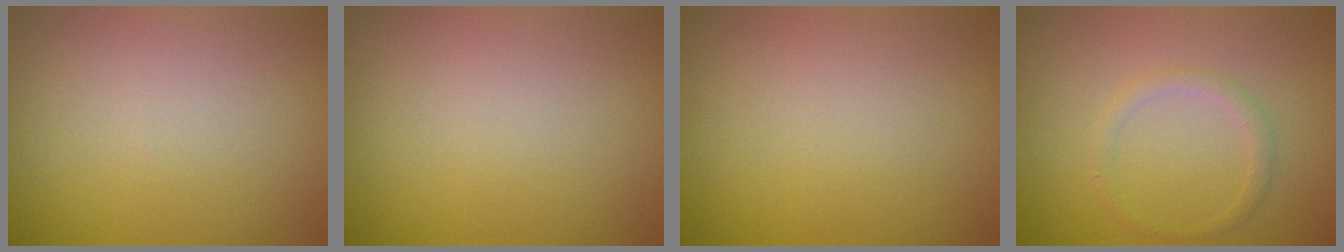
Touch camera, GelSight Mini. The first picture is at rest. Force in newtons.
{"total": 0.0}
{"total": 0.0}
{"total": 1.3, "press": 1.3, "slide": 0.1}